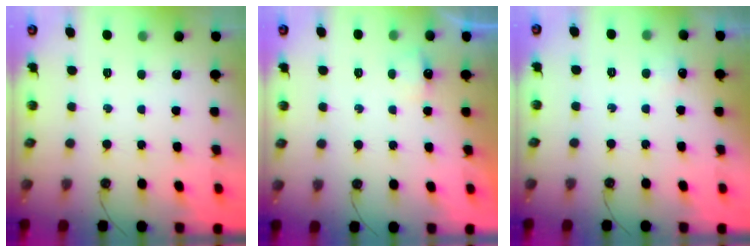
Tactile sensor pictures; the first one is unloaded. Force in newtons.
{"total": 3.3, "press": 3.2, "slide": 0.6}
{"total": 4.7, "press": 3.9, "slide": 2.5}